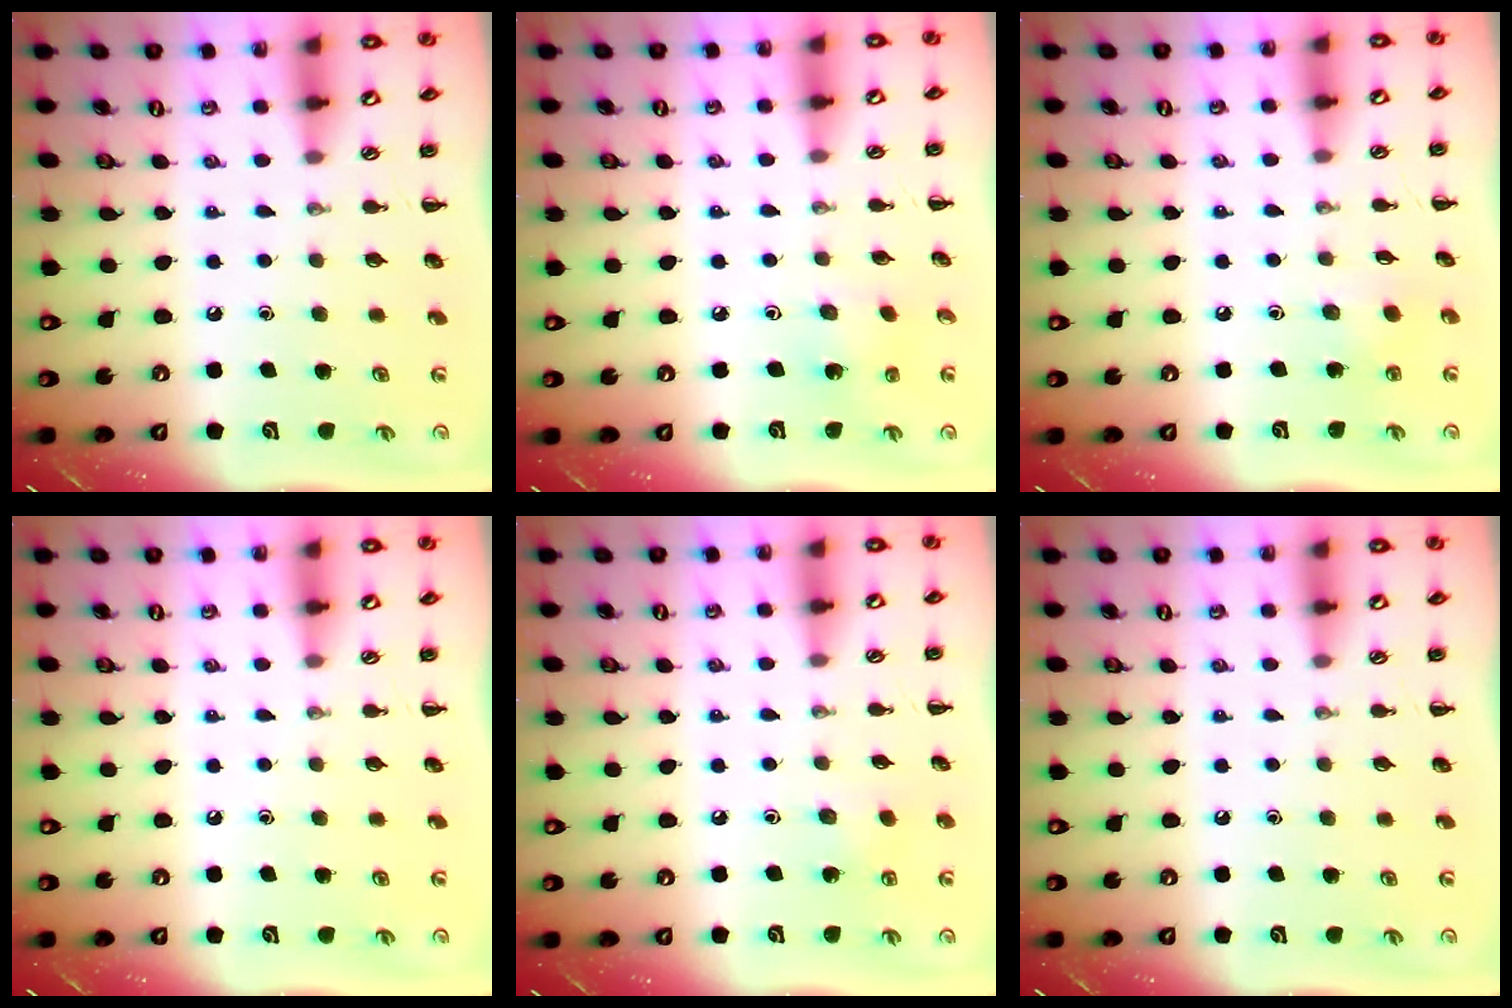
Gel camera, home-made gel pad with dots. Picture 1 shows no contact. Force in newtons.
{"total": 1.6, "press": 1.4, "slide": 0.6}
{"total": 2.8, "press": 2.8, "slide": 0.7}
{"total": 0.0}
{"total": 5.1, "press": 4.9, "slide": 1.4}
{"total": 0.0}